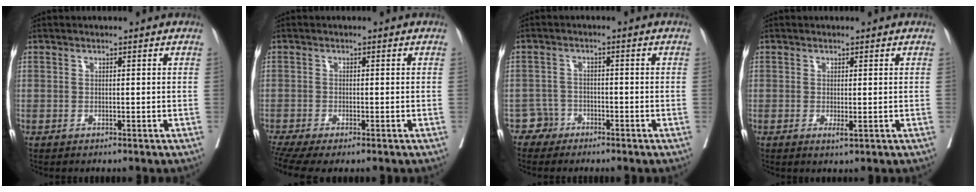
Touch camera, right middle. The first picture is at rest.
{"total": 5.6, "force": [-4.2, 1.1, 3.6], "torque": [-0.066, -0.010, -0.076]}
{"total": 2.5, "force": [-1.9, 1.5, -0.8], "torque": [0.013, 0.008, -0.038]}
{"total": 1.1, "force": [-0.2, 0.2, 1.1], "torque": [-0.019, -0.006, 0.000]}